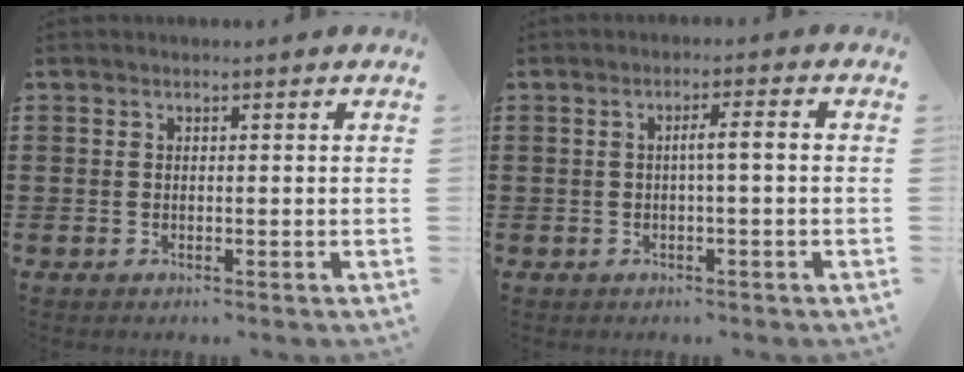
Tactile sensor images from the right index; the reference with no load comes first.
{"total": 2.7, "force": [-0.4, -0.4, 2.6], "torque": [-0.044, -0.004, -0.011]}